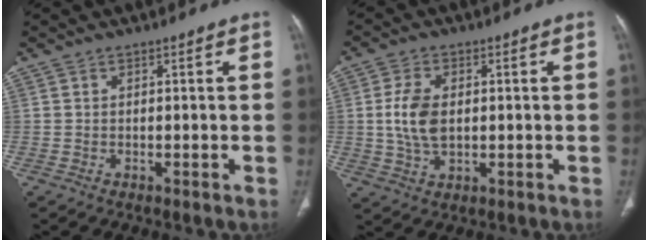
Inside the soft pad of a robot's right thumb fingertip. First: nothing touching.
{"total": 7.7, "force": [0.5, 4.7, 6.1], "torque": [-0.123, -0.001, 0.013]}